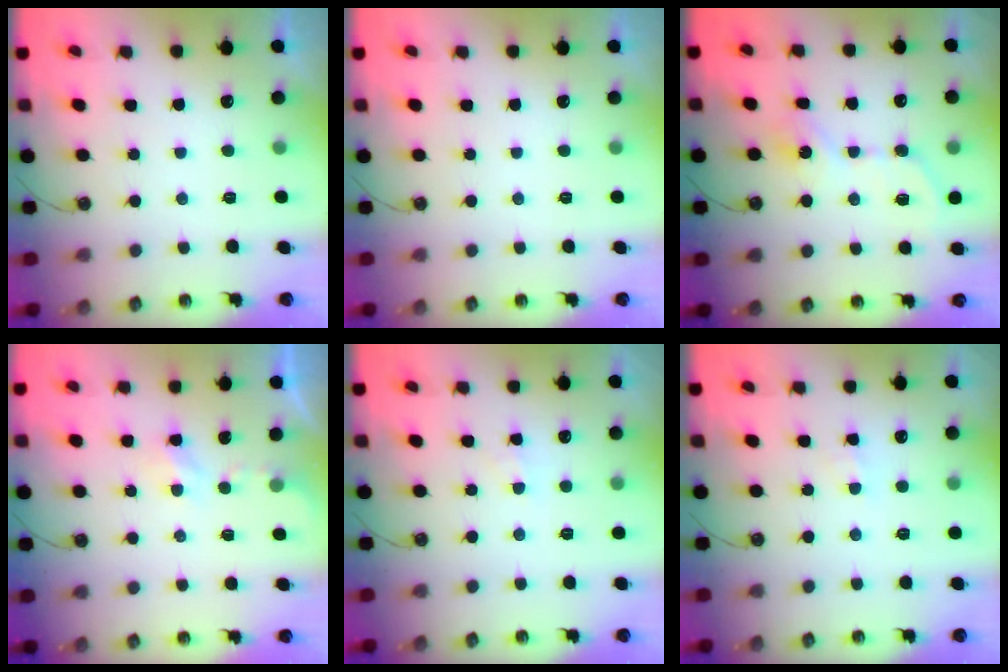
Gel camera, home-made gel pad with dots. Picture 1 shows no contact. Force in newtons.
{"total": 0.0}
{"total": 9.4, "press": 9.4, "slide": 0.3}
{"total": 2.2, "press": 2.1, "slide": 0.4}
{"total": 4.0, "press": 4.0, "slide": 0.5}
{"total": 4.5, "press": 4.5, "slide": 0.5}